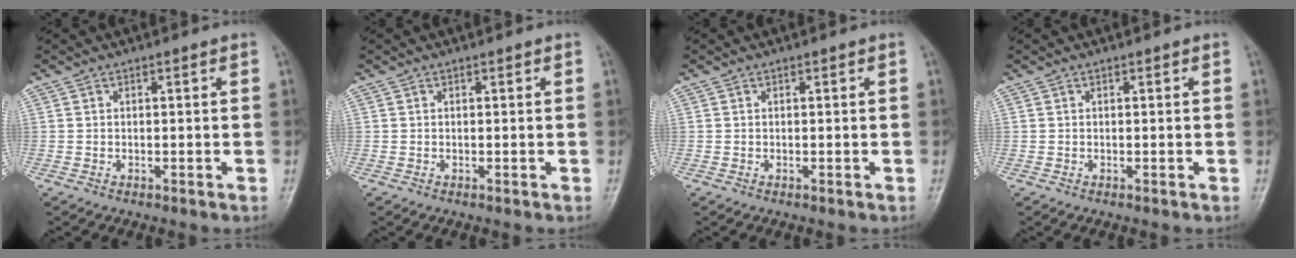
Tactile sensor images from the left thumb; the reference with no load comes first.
{"total": 0.0}
{"total": 0.0}
{"total": 0.0}